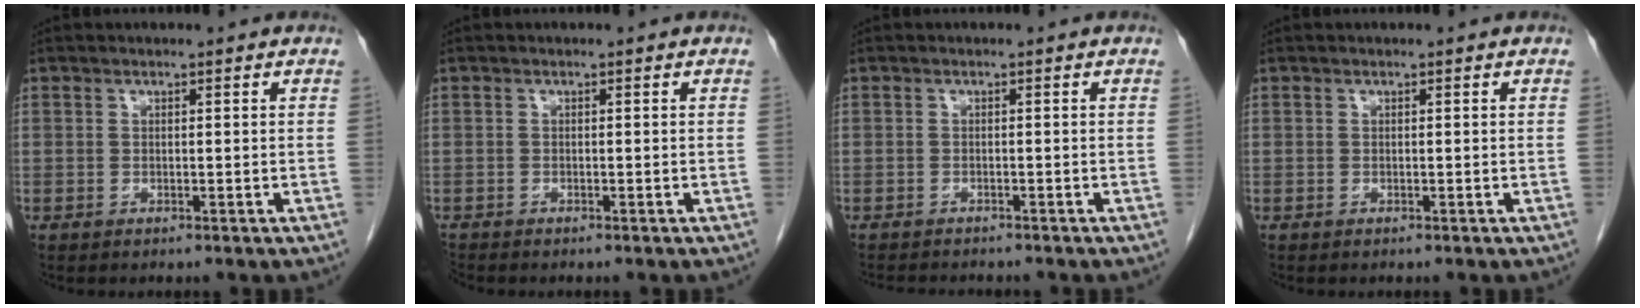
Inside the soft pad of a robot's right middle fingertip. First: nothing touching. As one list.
[{"total": 0.7, "force": [-0.7, -0.1, -0.1], "torque": [-0.003, -0.006, -0.016]}, {"total": 4.9, "force": [-4.5, 1.1, 1.6], "torque": [-0.021, -0.008, -0.065]}, {"total": 0.0}]